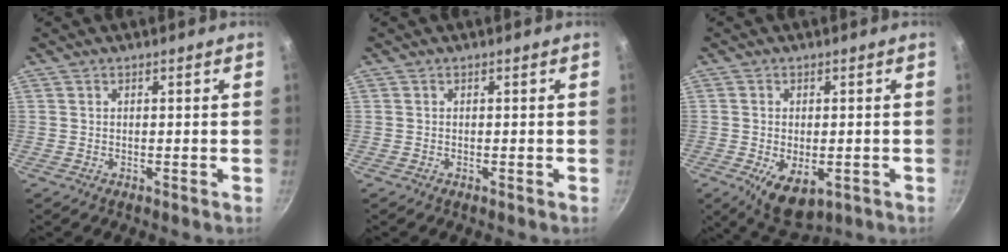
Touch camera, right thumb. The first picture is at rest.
{"total": 0.0}
{"total": 8.2, "force": [-2.5, 4.6, 6.3], "torque": [-0.090, -0.008, -0.024]}